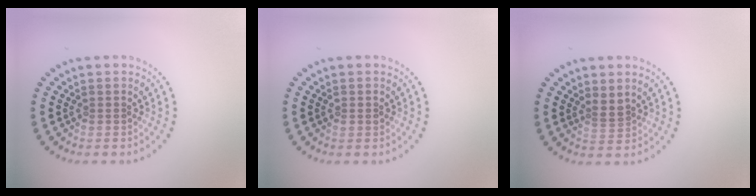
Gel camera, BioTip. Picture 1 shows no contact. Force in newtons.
{"total": 0.9, "press": 0.9, "slide": 0.1}
{"total": 1.3, "press": 0.8, "slide": 1.1}